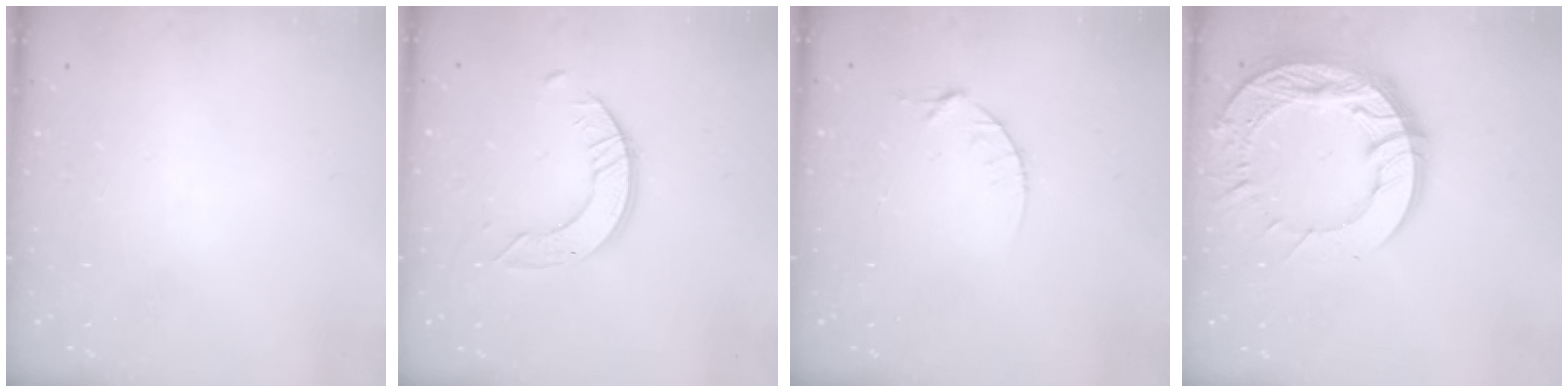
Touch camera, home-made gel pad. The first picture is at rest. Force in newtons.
{"total": 6.5, "press": 6.5, "slide": 0.6}
{"total": 3.8, "press": 3.7, "slide": 0.5}
{"total": 20.5, "press": 20.4, "slide": 1.7}